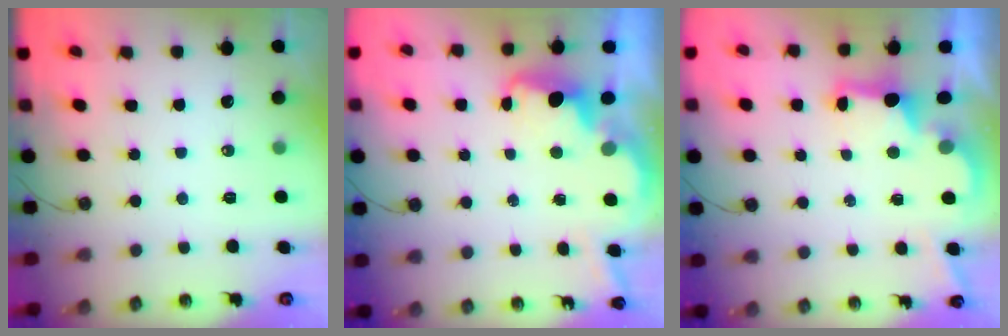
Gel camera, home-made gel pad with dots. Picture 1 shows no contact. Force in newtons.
{"total": 3.9, "press": 3.8, "slide": 0.7}
{"total": 2.5, "press": 2.4, "slide": 0.7}